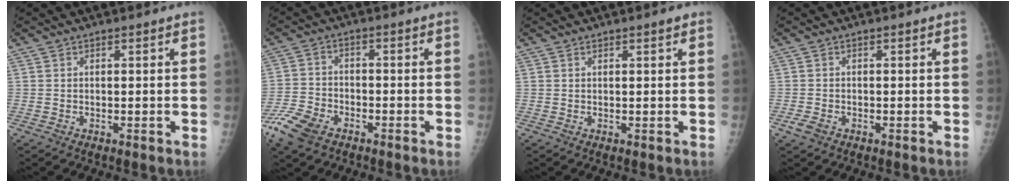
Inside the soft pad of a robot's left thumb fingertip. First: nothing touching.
{"total": 8.6, "force": [-5.4, 4.8, 4.7], "torque": [-0.105, 0.008, -0.107]}
{"total": 1.1, "force": [0.7, 0.4, 0.7], "torque": [-0.004, -0.001, 0.009]}
{"total": 2.1, "force": [-1.1, 1.4, 1.1], "torque": [-0.021, 0.000, -0.020]}